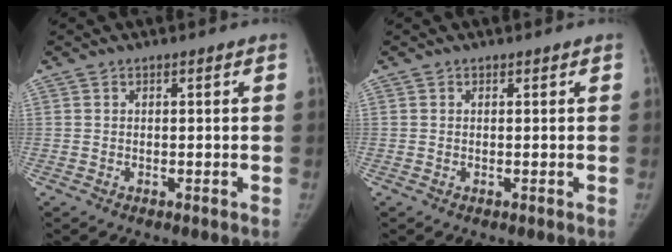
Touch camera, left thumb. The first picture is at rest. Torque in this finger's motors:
{"motor_torque": [0.15, 0.04, 0.33, -0.01, 0.09]}